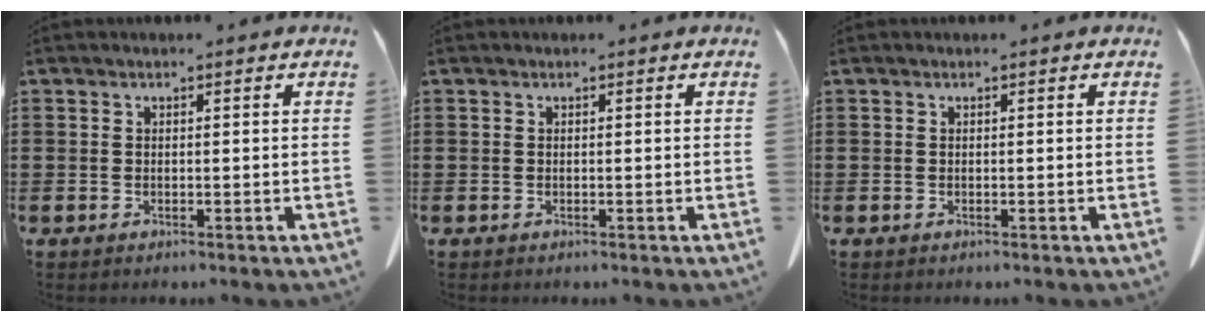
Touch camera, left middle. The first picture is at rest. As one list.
[{"total": 0.0}, {"total": 0.0}]